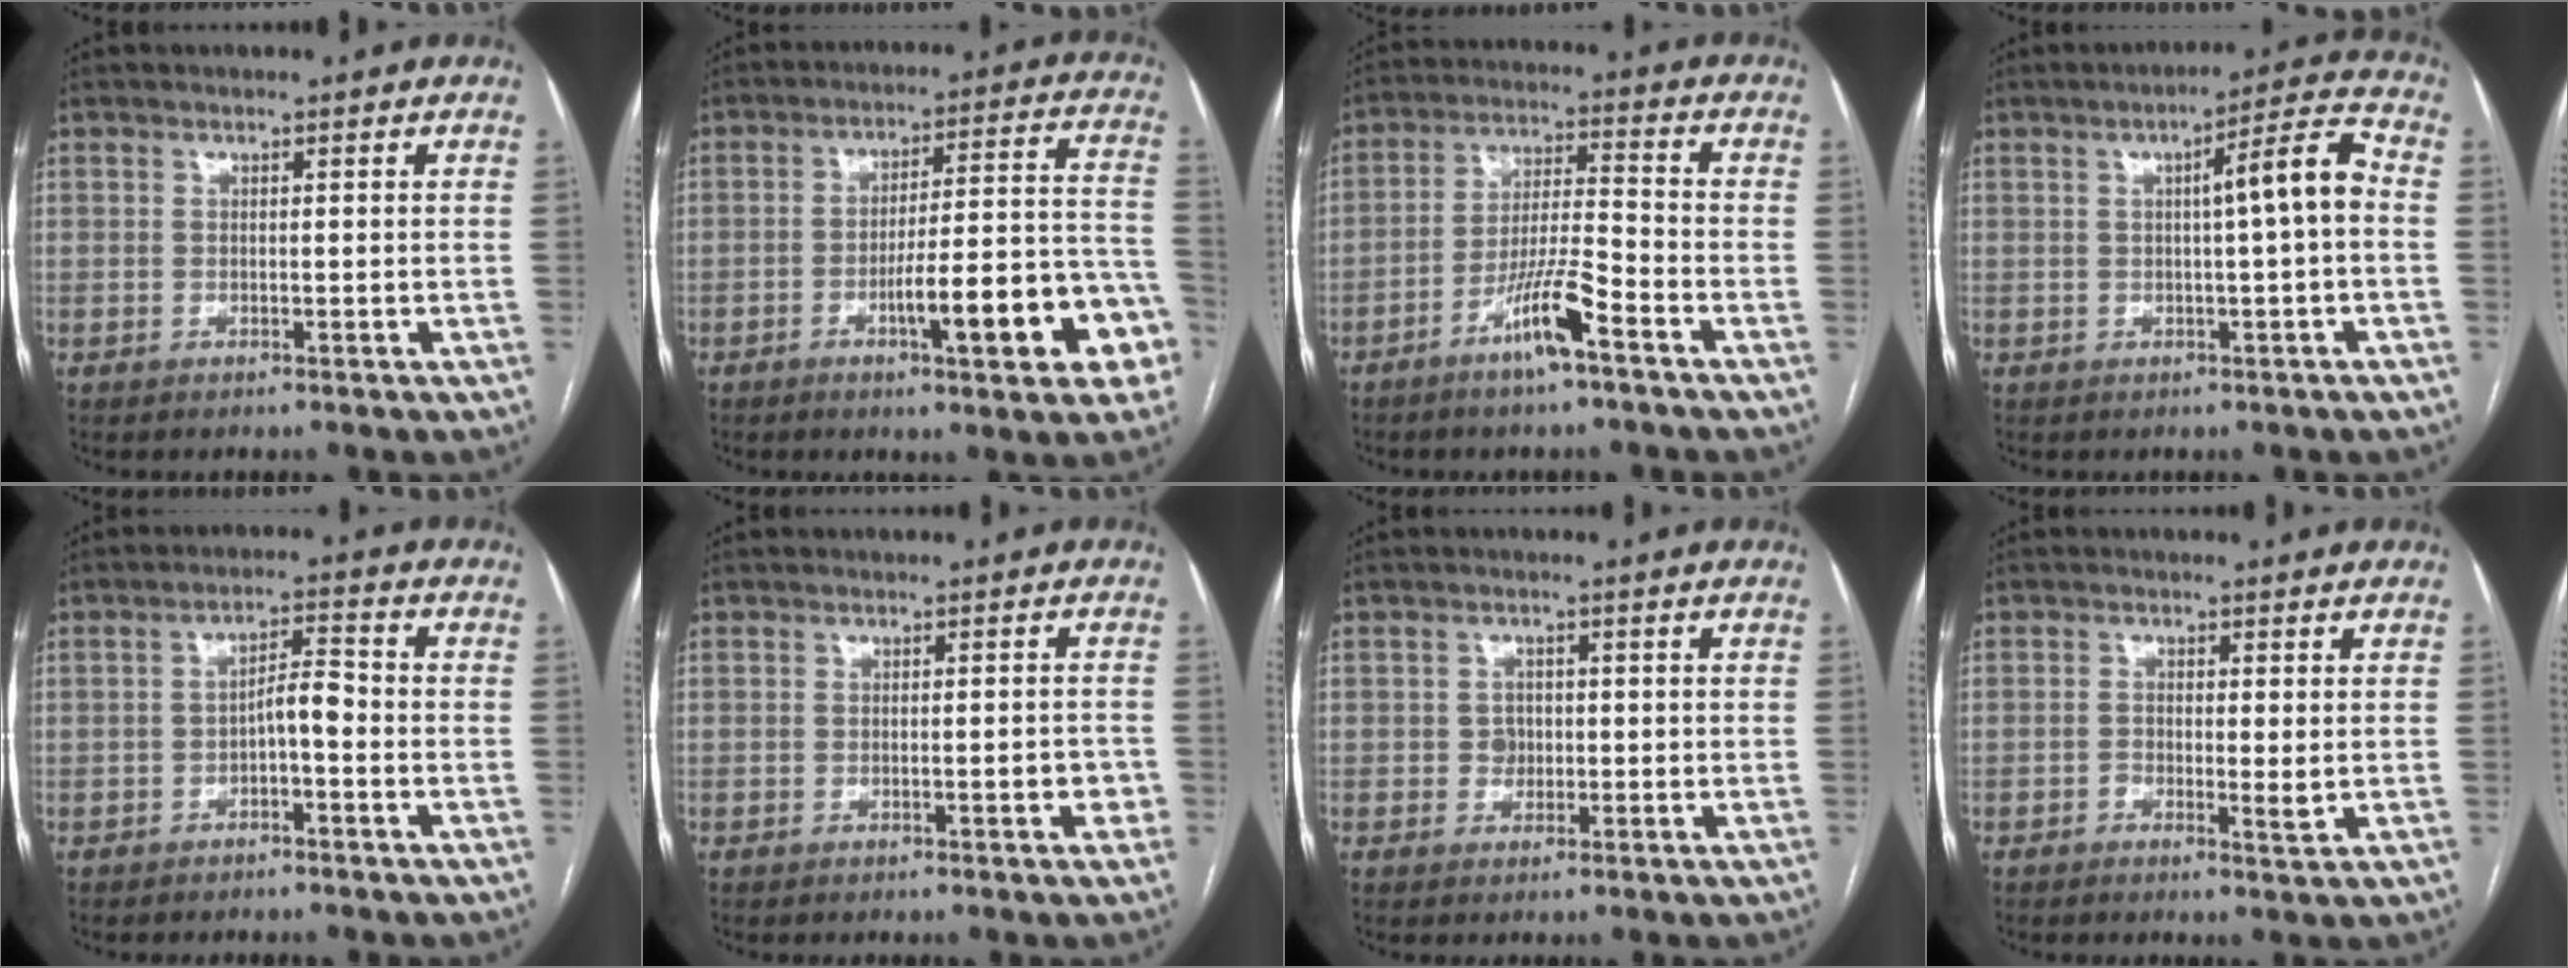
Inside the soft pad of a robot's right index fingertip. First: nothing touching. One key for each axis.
{"total": 15.2, "fx": -6.0, "fy": 2.5, "fz": 13.8, "tx": -0.170, "ty": 0.027, "tz": -0.075}
{"total": 8.7, "fx": -5.1, "fy": 0.5, "fz": 7.0, "tx": -0.137, "ty": -0.001, "tz": -0.093}
{"total": 7.3, "fx": 0.2, "fy": 0.1, "fz": 7.3, "tx": -0.105, "ty": 0.018, "tz": -0.001}
{"total": 4.0, "fx": -1.4, "fy": 1.0, "fz": 3.6, "tx": -0.058, "ty": 0.015, "tz": -0.021}
{"total": 2.1, "fx": -0.9, "fy": 0.6, "fz": 1.8, "tx": -0.018, "ty": 0.004, "tz": -0.008}
{"total": 2.0, "fx": -0.2, "fy": 1.8, "fz": 0.8, "tx": -0.008, "ty": 0.006, "tz": 0.001}
{"total": 2.3, "fx": -0.4, "fy": 0.7, "fz": 2.2, "tx": -0.034, "ty": -0.001, "tz": -0.002}